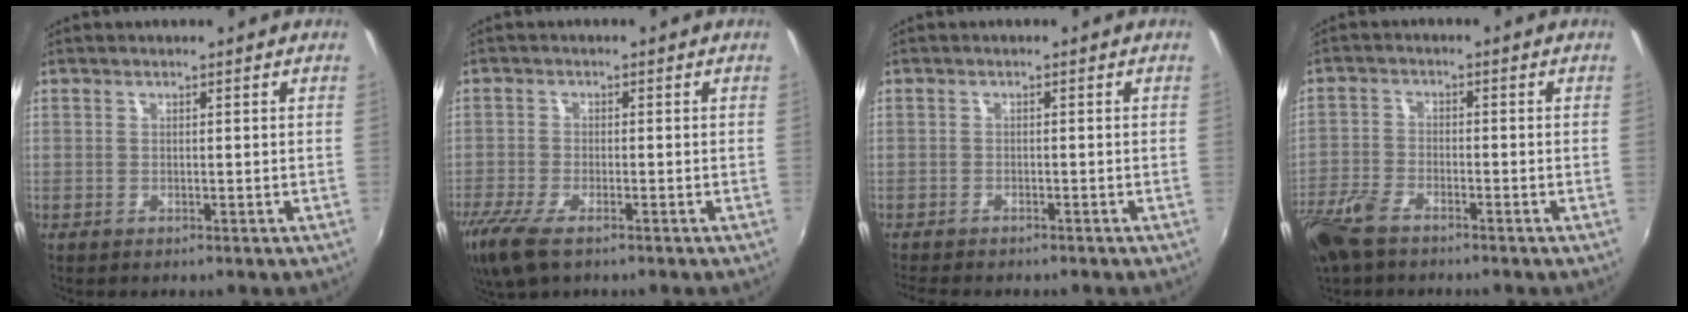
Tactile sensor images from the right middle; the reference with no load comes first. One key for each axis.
{"total": 9.5, "fx": -6.3, "fy": 3.2, "fz": 6.3, "tx": -0.153, "ty": -0.039, "tz": -0.121}
{"total": 4.8, "fx": -4.2, "fy": 1.1, "fz": 2.0, "tx": -0.049, "ty": -0.019, "tz": -0.070}
{"total": 8.3, "fx": -6.0, "fy": 3.3, "fz": 4.6, "tx": -0.120, "ty": -0.014, "tz": -0.125}